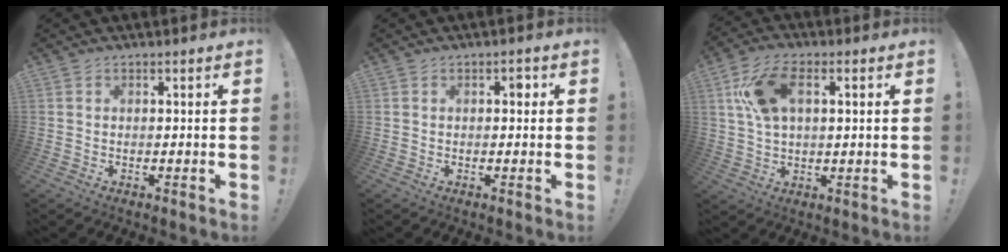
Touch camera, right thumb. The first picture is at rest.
{"total": 2.1, "force": [0.1, 1.4, 1.5], "torque": [-0.009, 0.002, -0.006]}
{"total": 10.8, "force": [2.7, 5.7, 8.8], "torque": [-0.186, 0.004, 0.049]}